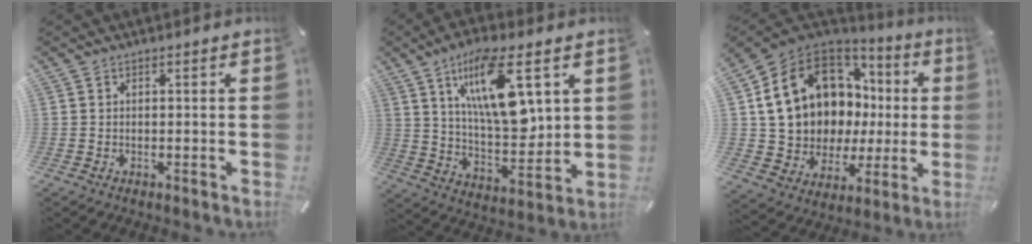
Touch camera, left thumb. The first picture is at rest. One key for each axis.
{"total": 17.9, "fx": 8.3, "fy": 6.8, "fz": 14.4, "tx": -0.267, "ty": -0.026, "tz": 0.131}
{"total": 17.2, "fx": 6.0, "fy": 13.4, "fz": 9.0, "tx": -0.174, "ty": -0.047, "tz": 0.136}